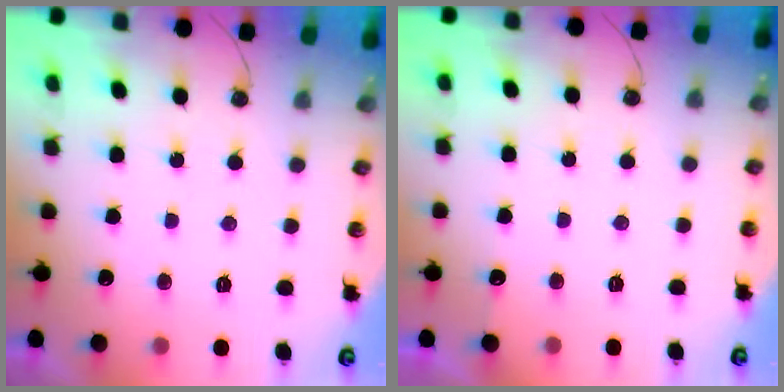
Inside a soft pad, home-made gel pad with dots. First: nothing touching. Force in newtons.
{"total": 2.8, "press": 2.8, "slide": 0.4}